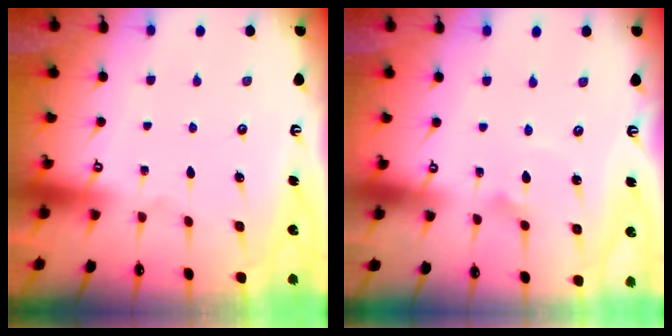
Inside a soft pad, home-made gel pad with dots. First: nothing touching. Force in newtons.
{"total": 2.5, "press": 2.5, "slide": 0.1}